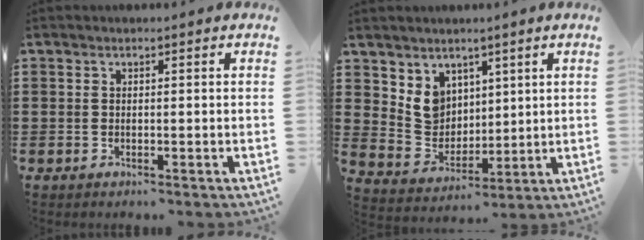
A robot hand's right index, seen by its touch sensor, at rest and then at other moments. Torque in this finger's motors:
{"motor_torque": [0.22, 0.32, 0.15, 0.03]}